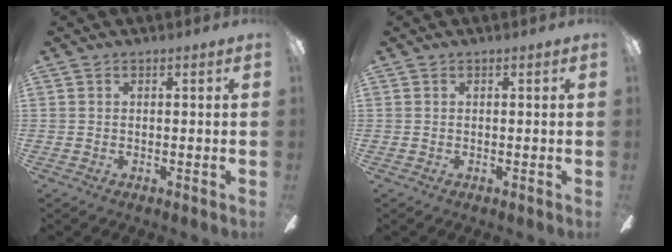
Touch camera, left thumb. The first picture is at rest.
{"total": 0.0}